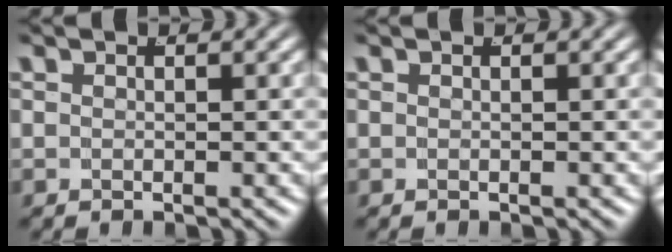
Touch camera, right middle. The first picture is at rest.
{"total": 0.0}